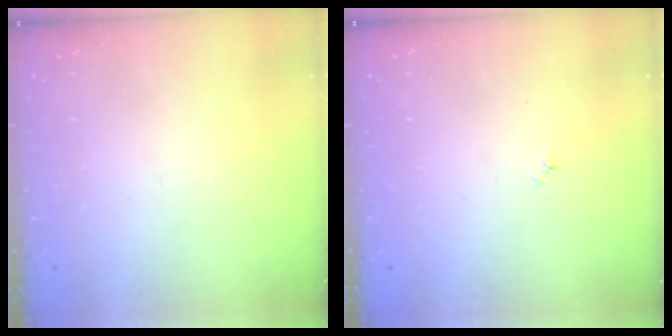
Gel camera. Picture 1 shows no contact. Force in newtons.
{"total": 3.0, "press": 2.9, "slide": 0.3}